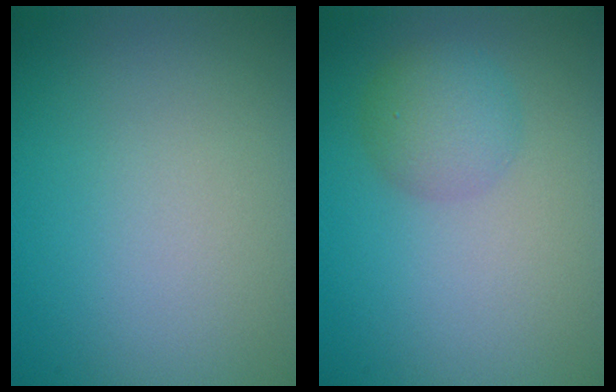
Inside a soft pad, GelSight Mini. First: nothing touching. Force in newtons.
{"total": 2.8, "press": 2.8, "slide": 0.0}